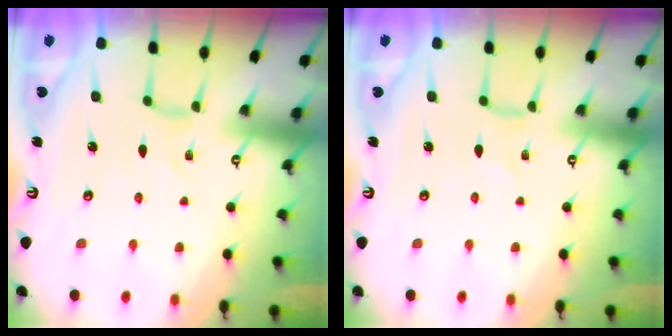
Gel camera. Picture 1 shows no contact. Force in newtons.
{"total": 0.0}